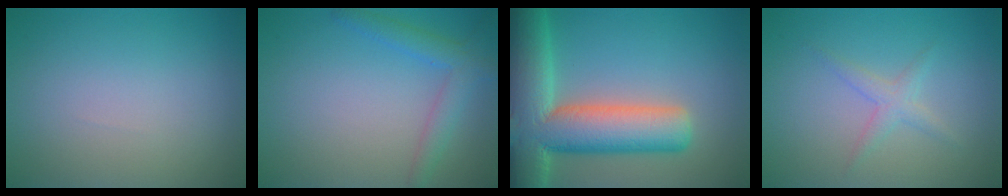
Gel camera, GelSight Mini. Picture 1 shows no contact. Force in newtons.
{"total": 2.9, "press": 2.9, "slide": 0.1}
{"total": 12.4, "press": 12.4, "slide": 1.0}
{"total": 1.6, "press": 1.6, "slide": 0.1}